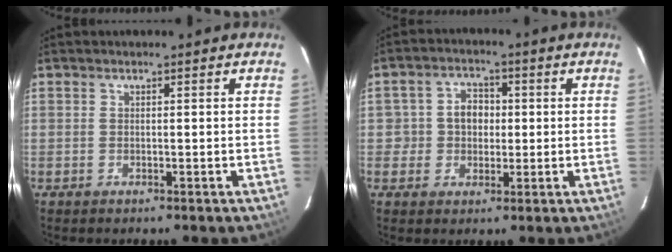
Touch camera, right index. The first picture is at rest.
{"total": 5.3, "force": [-0.3, 5.0, 1.9], "torque": [-0.027, 0.020, -0.002]}